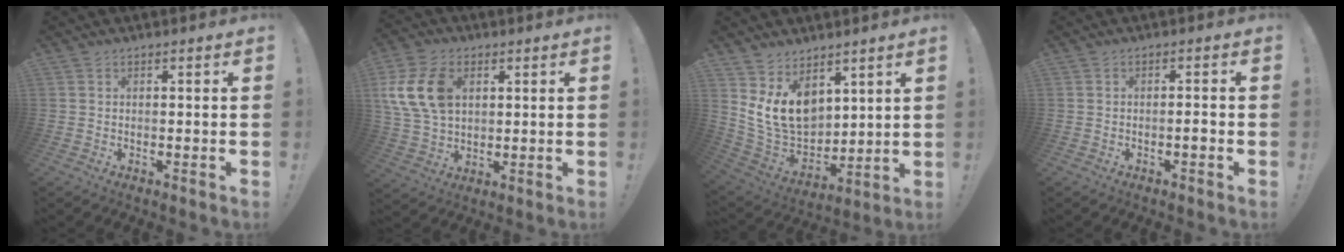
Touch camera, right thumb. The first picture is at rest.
{"total": 15.4, "force": [4.2, 10.8, 10.2], "torque": [-0.195, -0.001, 0.083]}
{"total": 14.8, "force": [6.4, 10.4, 8.5], "torque": [-0.167, -0.051, 0.127]}
{"total": 2.2, "force": [-1.0, -0.1, 2.0], "torque": [-0.038, 0.002, -0.017]}